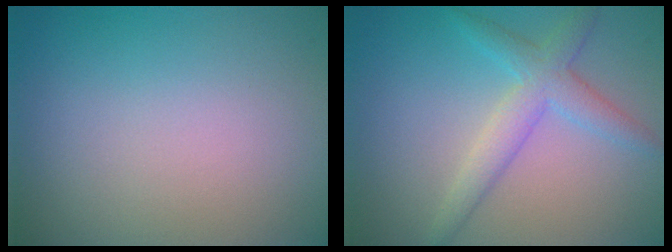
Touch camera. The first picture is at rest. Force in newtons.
{"total": 3.4, "press": 3.4, "slide": 0.1}